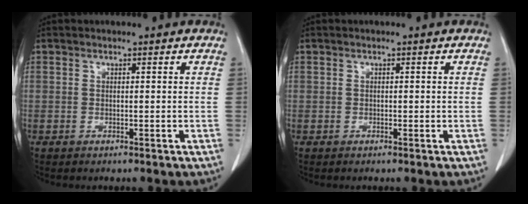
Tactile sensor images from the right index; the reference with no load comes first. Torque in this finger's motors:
{"motor_torque": [-0.40, 0.20, -0.06, -0.01]}